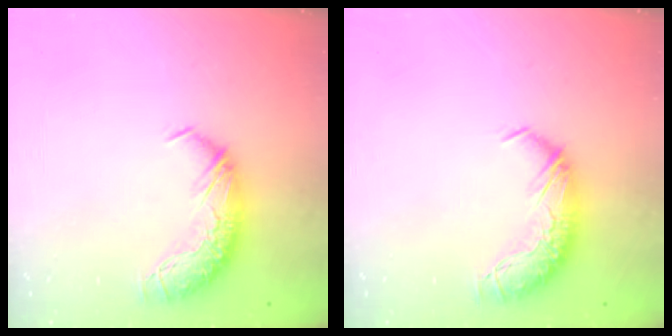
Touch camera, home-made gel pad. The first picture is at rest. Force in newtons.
{"total": 0.0}